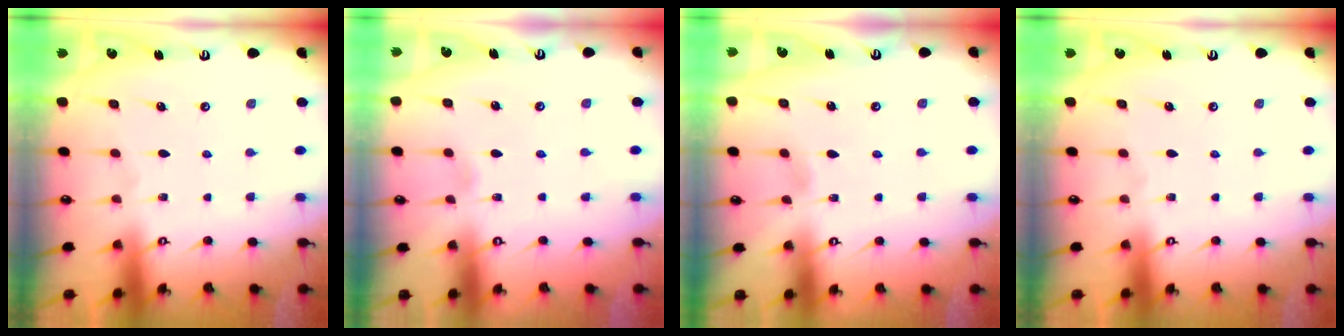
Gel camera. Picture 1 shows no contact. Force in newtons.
{"total": 2.0, "press": 2.0, "slide": 0.3}
{"total": 2.6, "press": 2.6, "slide": 0.3}
{"total": 0.0}